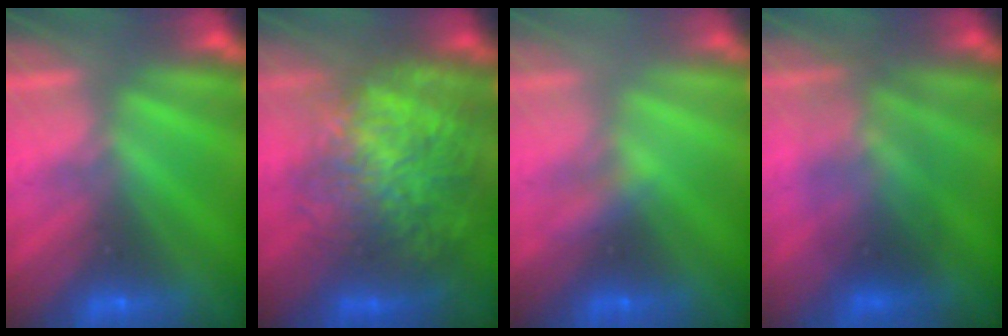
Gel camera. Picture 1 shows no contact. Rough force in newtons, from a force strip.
{"total": 10.1}
{"total": 2.1}
{"total": 1.7}